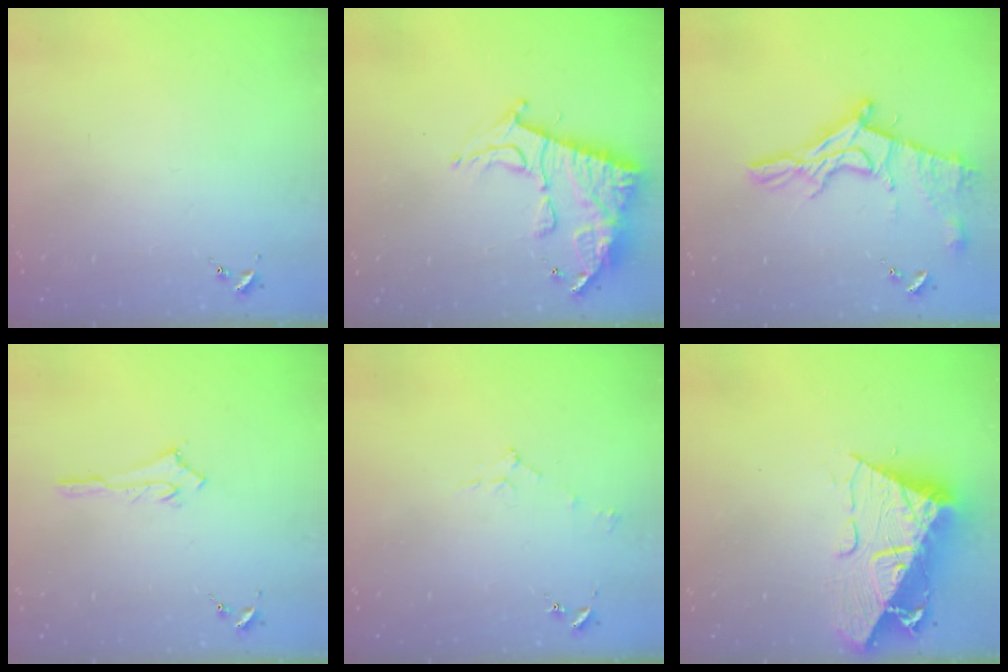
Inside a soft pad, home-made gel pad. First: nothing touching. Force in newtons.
{"total": 14.4, "press": 14.3, "slide": 1.6}
{"total": 15.5, "press": 15.5, "slide": 1.1}
{"total": 2.5, "press": 2.5, "slide": 0.2}
{"total": 5.3, "press": 5.3, "slide": 0.6}
{"total": 17.8, "press": 17.7, "slide": 1.8}